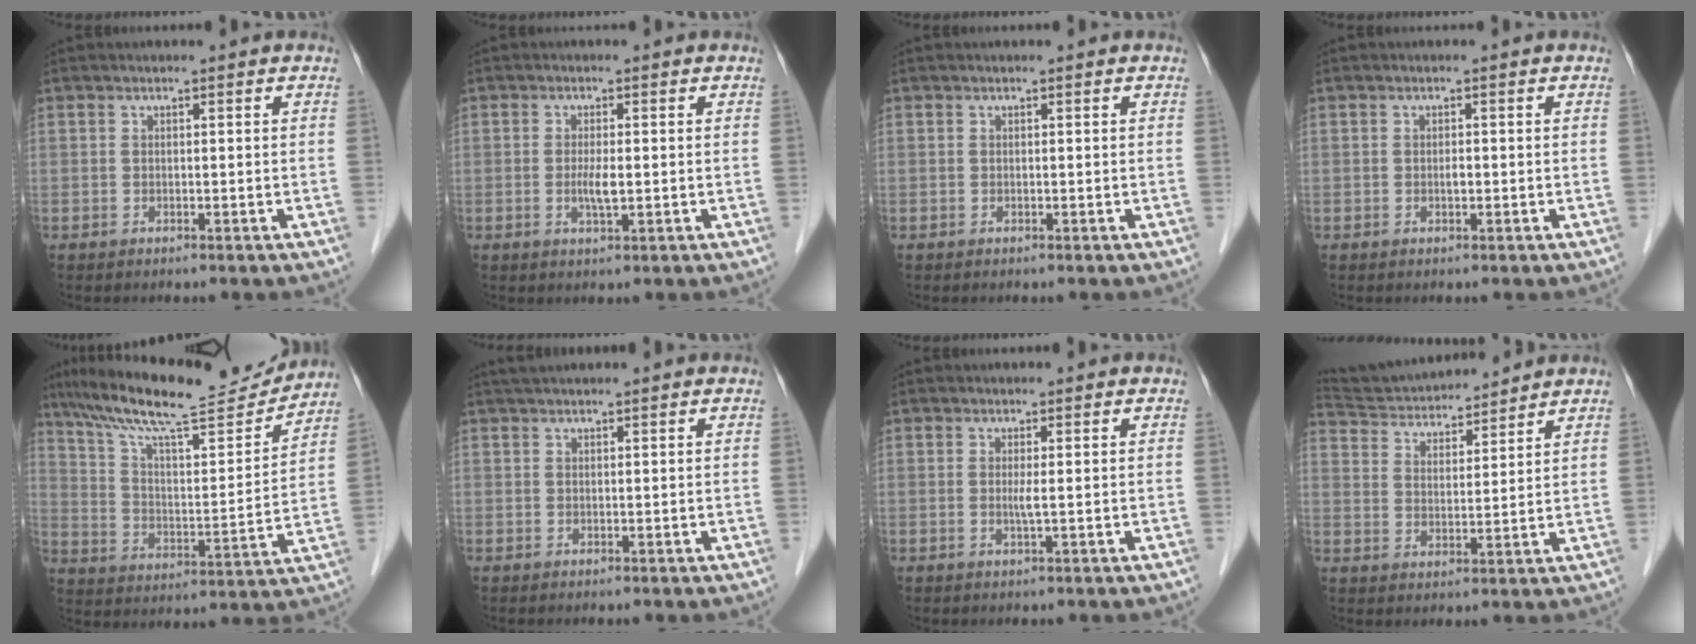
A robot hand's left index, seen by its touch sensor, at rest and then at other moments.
{"total": 2.5, "force": [-0.3, 0.5, 2.5], "torque": [-0.053, -0.003, -0.003]}
{"total": 0.0}
{"total": 0.8, "force": [-0.2, 0.4, 0.7], "torque": [-0.013, 0.001, -0.003]}
{"total": 20.5, "force": [18.2, 2.1, 9.1], "torque": [-0.163, 0.006, 0.285]}
{"total": 3.3, "force": [3.0, 0.2, 1.4], "torque": [-0.017, 0.035, 0.049]}
{"total": 1.2, "force": [0.1, -0.2, 1.2], "torque": [-0.027, -0.002, 0.001]}
{"total": 12.9, "force": [12.4, 1.8, 3.1], "torque": [-0.062, 0.023, 0.212]}